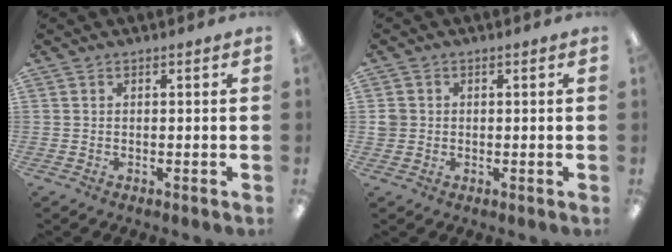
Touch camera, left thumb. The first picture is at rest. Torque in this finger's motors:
{"motor_torque": [-0.34, 0.33, 0.16, -0.19, 0.01]}